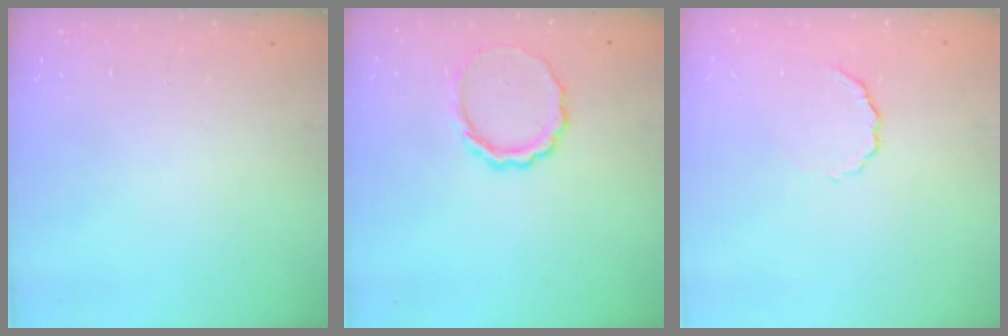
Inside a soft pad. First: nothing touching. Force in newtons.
{"total": 7.7, "press": 7.5, "slide": 1.4}
{"total": 3.9, "press": 3.8, "slide": 0.7}